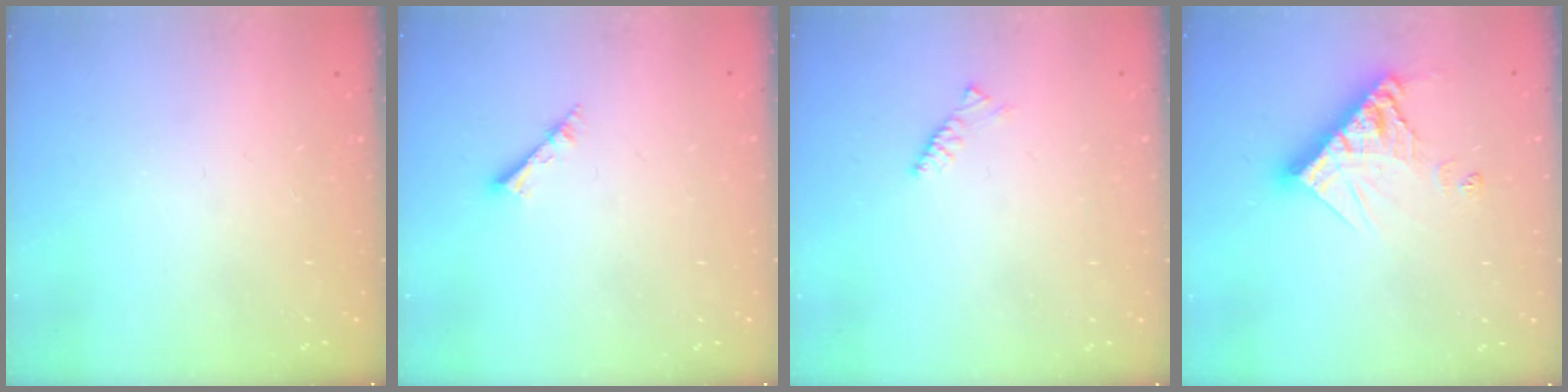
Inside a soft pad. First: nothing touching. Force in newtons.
{"total": 2.2, "press": 2.2, "slide": 0.3}
{"total": 2.4, "press": 2.3, "slide": 0.6}
{"total": 12.2, "press": 12.1, "slide": 1.1}